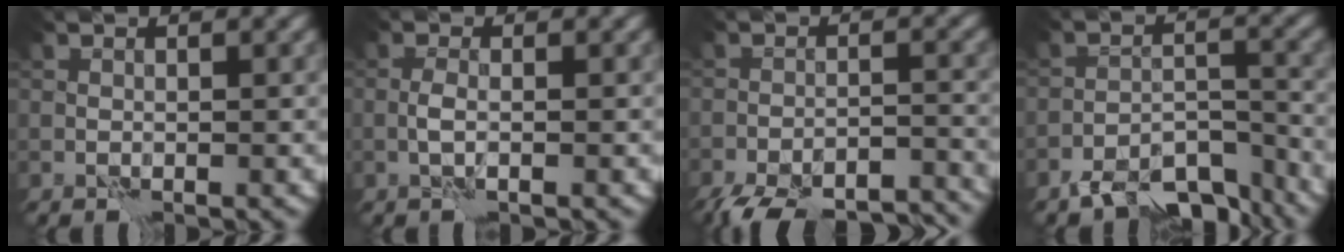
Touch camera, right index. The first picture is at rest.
{"total": 1.2, "force": [-0.2, 0.1, 1.2], "torque": [-0.027, 0.003, -0.007]}
{"total": 12.8, "force": [-11.8, 3.3, 3.8], "torque": [-0.054, -0.019, -0.157]}
{"total": 7.1, "force": [-5.8, 2.5, 3.1], "torque": [-0.047, -0.004, -0.101]}